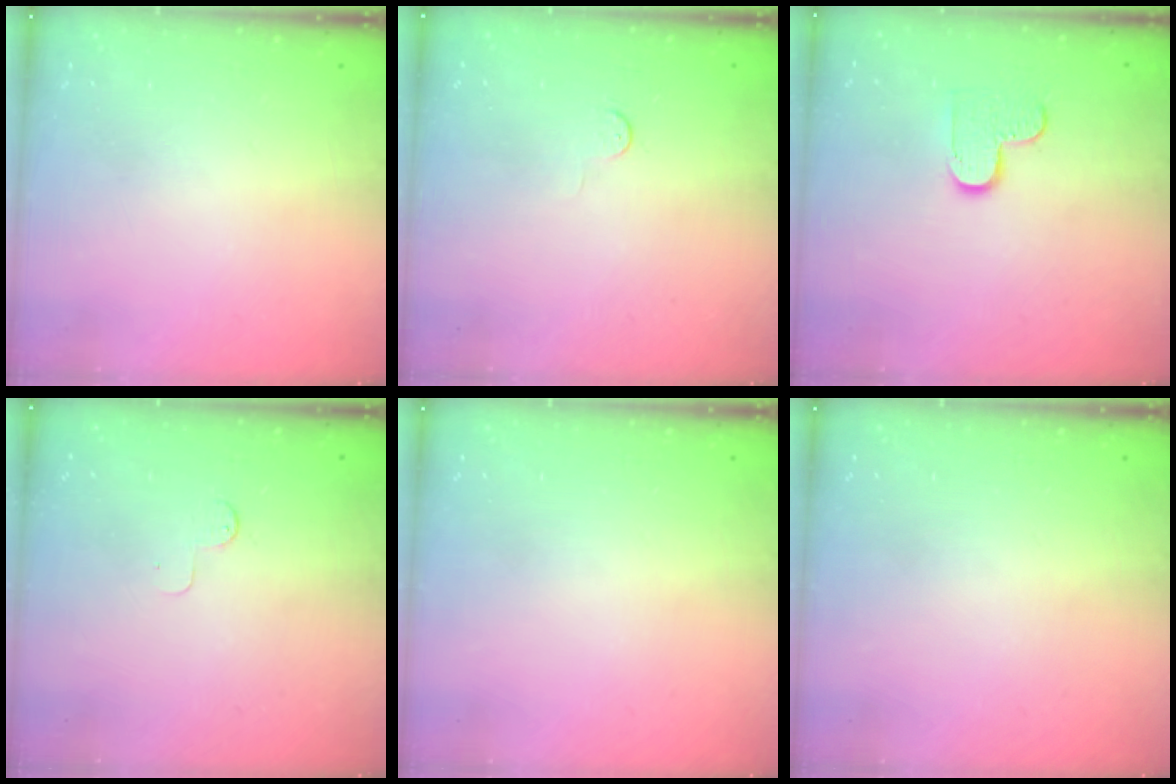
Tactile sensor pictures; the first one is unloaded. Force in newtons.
{"total": 2.8, "press": 2.8, "slide": 0.4}
{"total": 6.3, "press": 6.3, "slide": 0.4}
{"total": 2.6, "press": 2.6, "slide": 0.3}
{"total": 0.0}
{"total": 0.0}